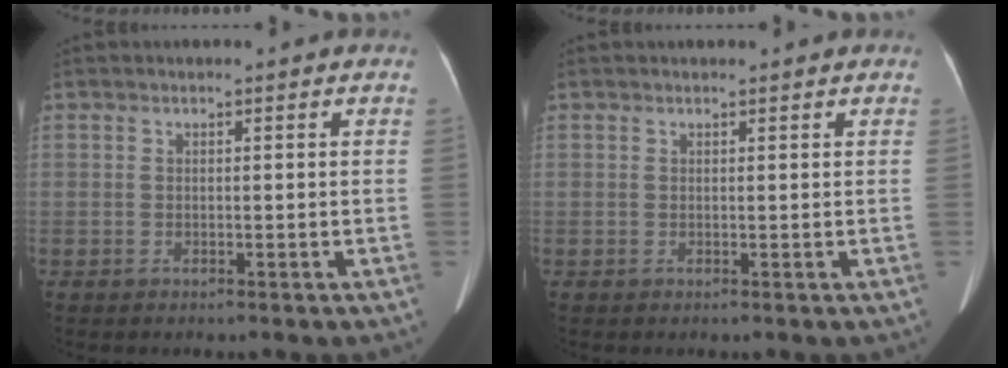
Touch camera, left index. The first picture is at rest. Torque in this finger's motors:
{"motor_torque": [0.24, -0.15, -0.02, 0.01]}